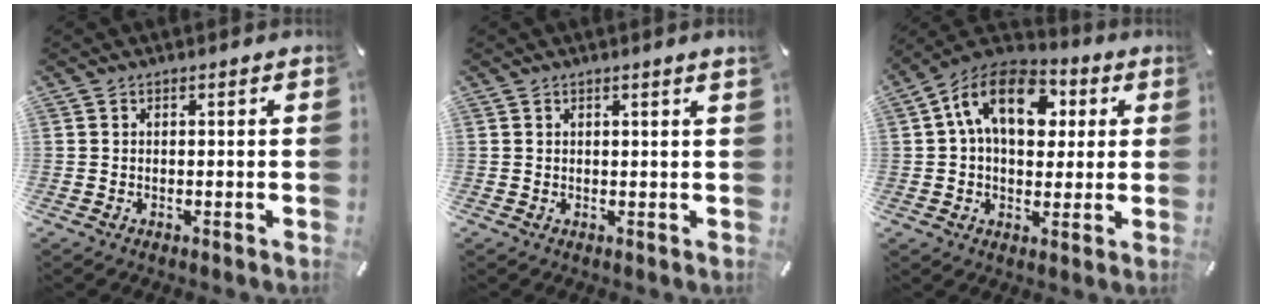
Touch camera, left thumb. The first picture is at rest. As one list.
[{"total": 1.2, "force": [0.7, -0.1, 0.9], "torque": [-0.017, -0.002, 0.012]}, {"total": 15.6, "force": [3.9, 10.6, 10.8], "torque": [-0.187, 0.001, 0.063]}]